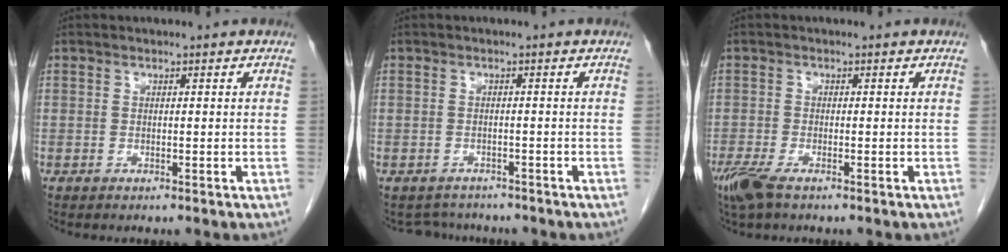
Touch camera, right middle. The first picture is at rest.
{"total": 3.7, "force": [-3.4, 1.4, -0.2], "torque": [0.004, 0.002, -0.049]}
{"total": 3.8, "force": [-2.6, 0.8, 2.7], "torque": [-0.061, -0.011, -0.052]}